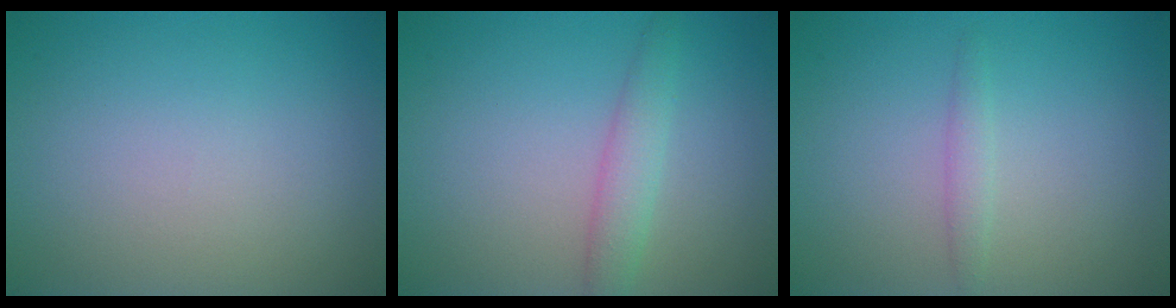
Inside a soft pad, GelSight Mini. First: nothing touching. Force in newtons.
{"total": 2.3, "press": 2.3, "slide": 0.0}
{"total": 1.1, "press": 1.1, "slide": 0.0}